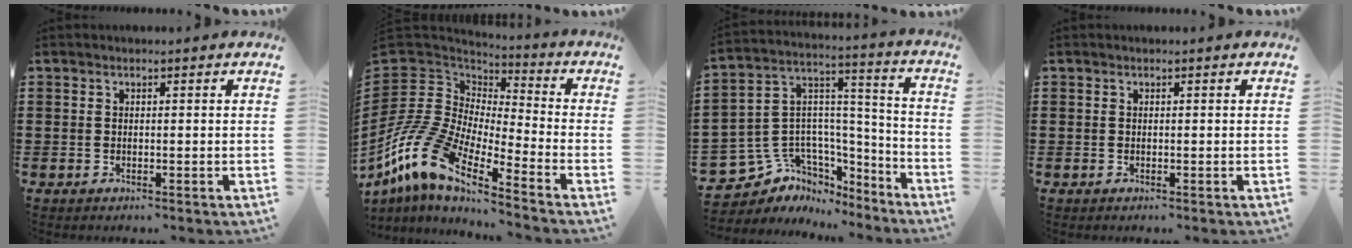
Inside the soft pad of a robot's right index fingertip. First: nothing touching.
{"total": 12.5, "force": [-9.9, 4.1, 6.5], "torque": [-0.203, -0.016, -0.213]}
{"total": 7.8, "force": [-3.3, 6.9, 1.6], "torque": [-0.065, -0.008, -0.056]}
{"total": 0.0}